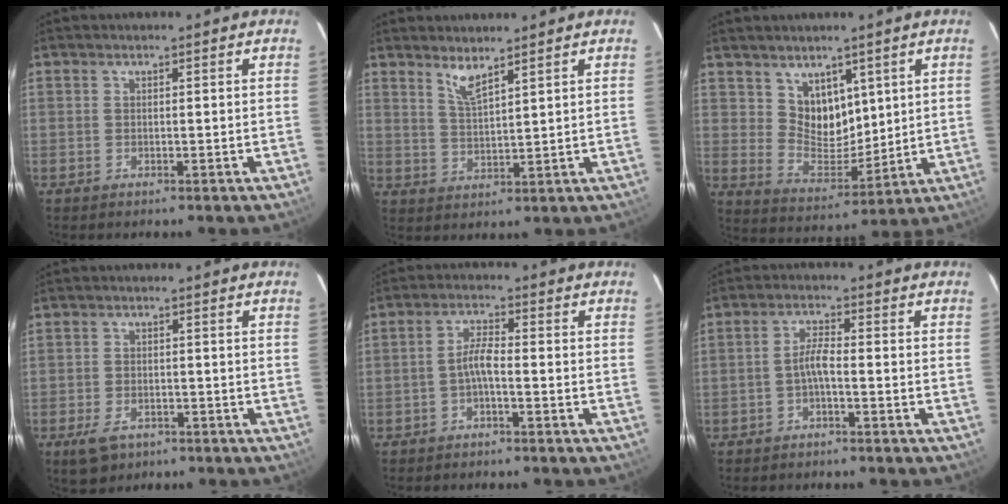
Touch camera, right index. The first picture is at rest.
{"total": 4.0, "force": [3.2, 0.4, 2.4], "torque": [-0.049, -0.003, 0.062]}
{"total": 8.3, "force": [4.6, 5.9, 3.5], "torque": [-0.054, -0.001, 0.098]}
{"total": 5.5, "force": [-3.2, 3.3, 2.9], "torque": [-0.071, -0.009, -0.050]}
{"total": 3.2, "force": [-1.4, 0.5, 2.8], "torque": [-0.061, 0.009, -0.030]}
{"total": 2.9, "force": [-1.3, 0.5, 2.6], "torque": [-0.055, 0.008, -0.028]}